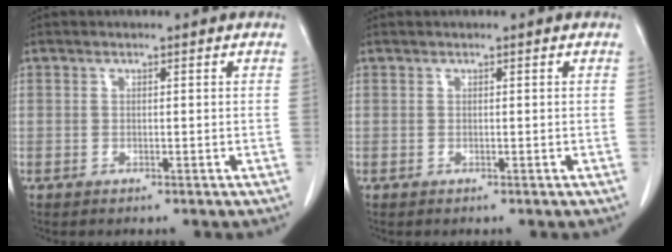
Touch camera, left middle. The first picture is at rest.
{"total": 0.0}